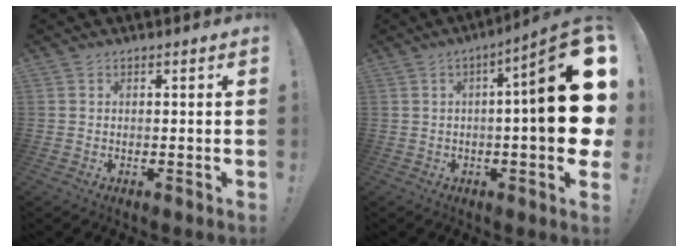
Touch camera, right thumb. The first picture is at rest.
{"total": 21.3, "force": [1.0, 3.7, 21.0], "torque": [-0.302, -0.017, 0.007]}